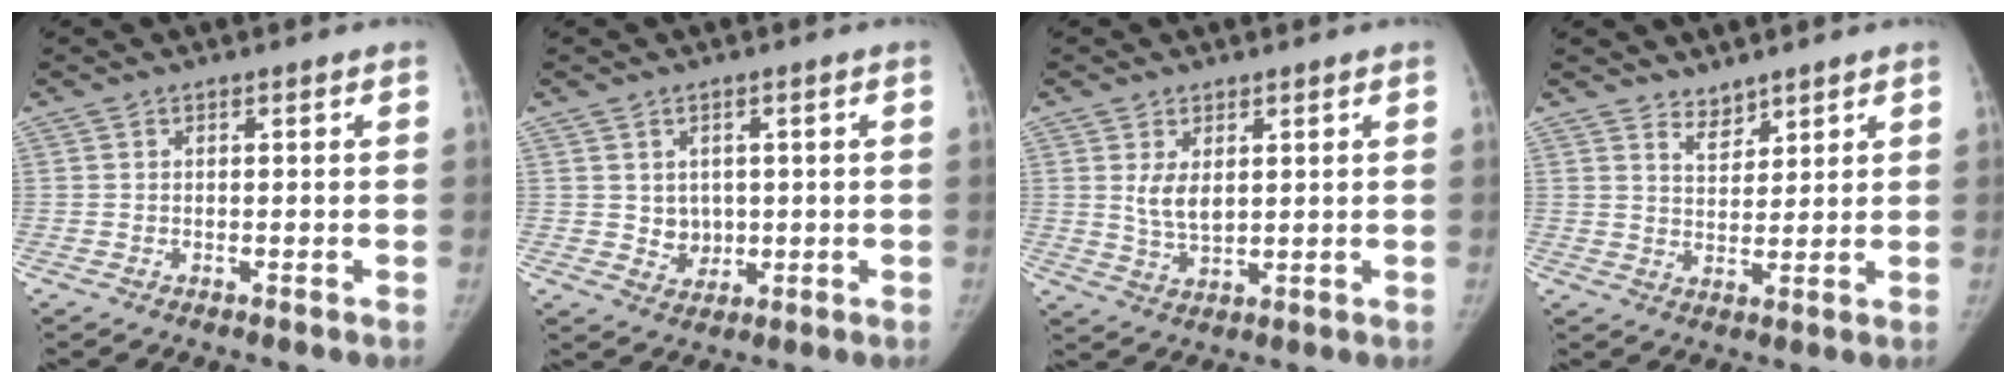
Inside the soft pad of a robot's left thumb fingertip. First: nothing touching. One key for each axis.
{"total": 4.1, "fx": 0.6, "fy": 3.6, "fz": 1.8, "tx": -0.008, "ty": -0.006, "tz": 0.020}
{"total": 5.0, "fx": 1.6, "fy": 2.9, "fz": 3.7, "tx": -0.058, "ty": -0.017, "tz": 0.039}
{"total": 3.7, "fx": 3.3, "fy": 1.7, "fz": 0.6, "tx": 0.009, "ty": -0.029, "tz": 0.059}